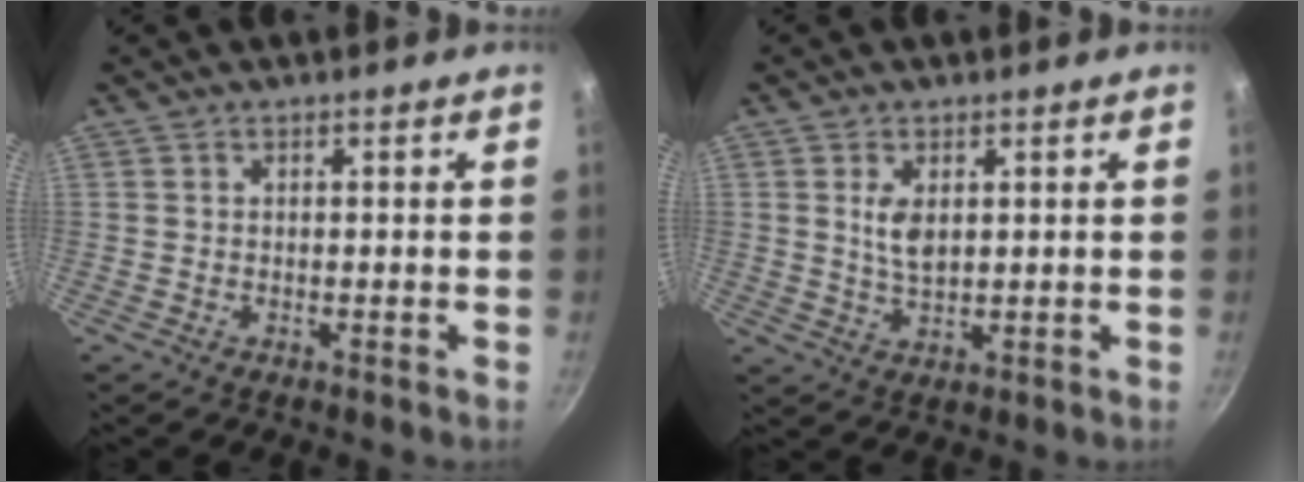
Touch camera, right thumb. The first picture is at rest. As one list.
[{"total": 4.4, "force": [1.2, 2.4, 3.5], "torque": [-0.061, -0.013, 0.025]}]